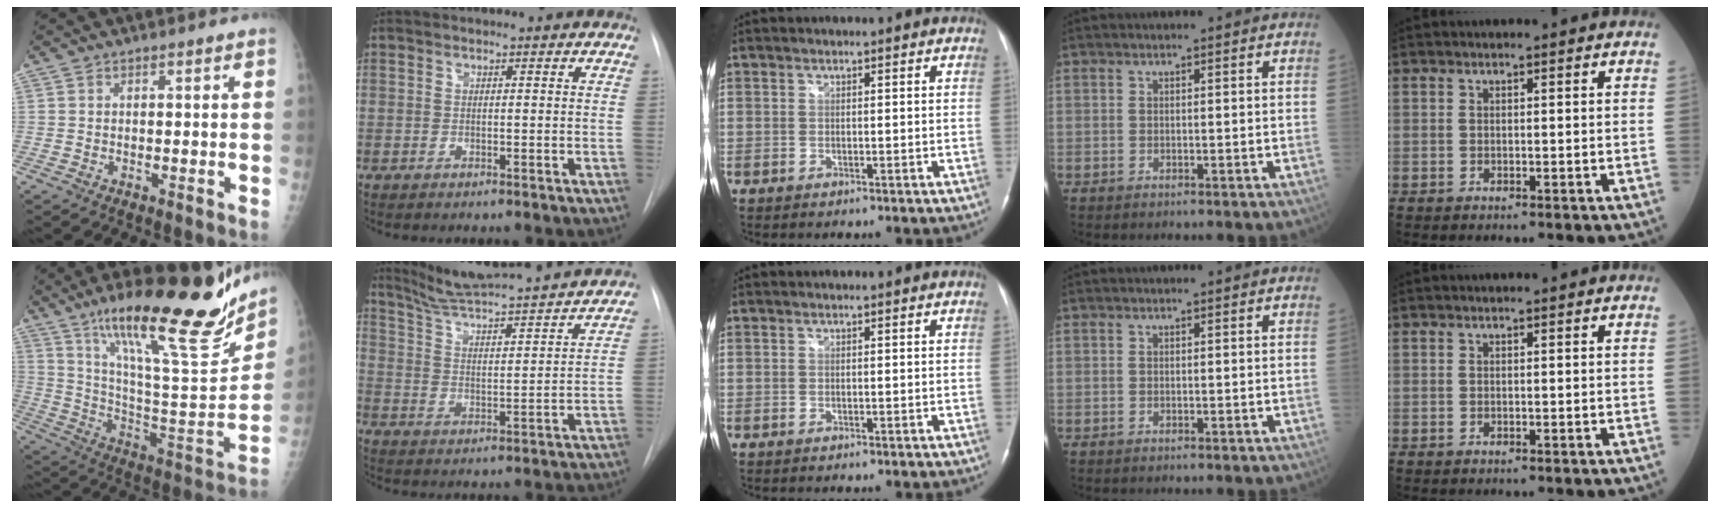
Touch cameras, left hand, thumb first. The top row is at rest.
{"thumb": {"total": 28.0, "force": [19.3, 5.3, 19.5], "torque": [-0.280, -0.086, 0.319]}, "index": {"total": 19.5, "force": [18.1, 0.3, 7.1], "torque": [-0.119, -0.012, 0.264]}}